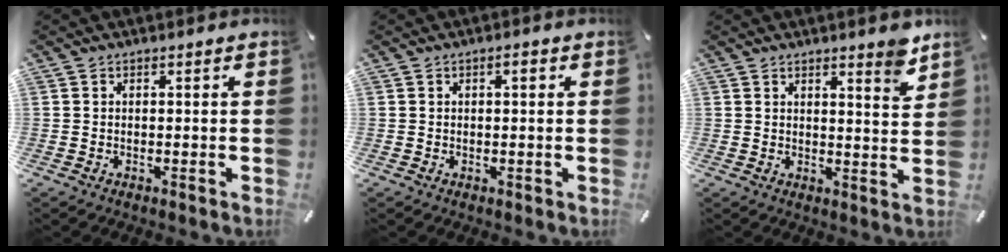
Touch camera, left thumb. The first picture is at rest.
{"total": 1.6, "force": [0.4, 0.8, 1.4], "torque": [-0.027, 0.005, 0.006]}
{"total": 5.4, "force": [4.6, 0.7, 2.7], "torque": [-0.041, -0.035, 0.077]}